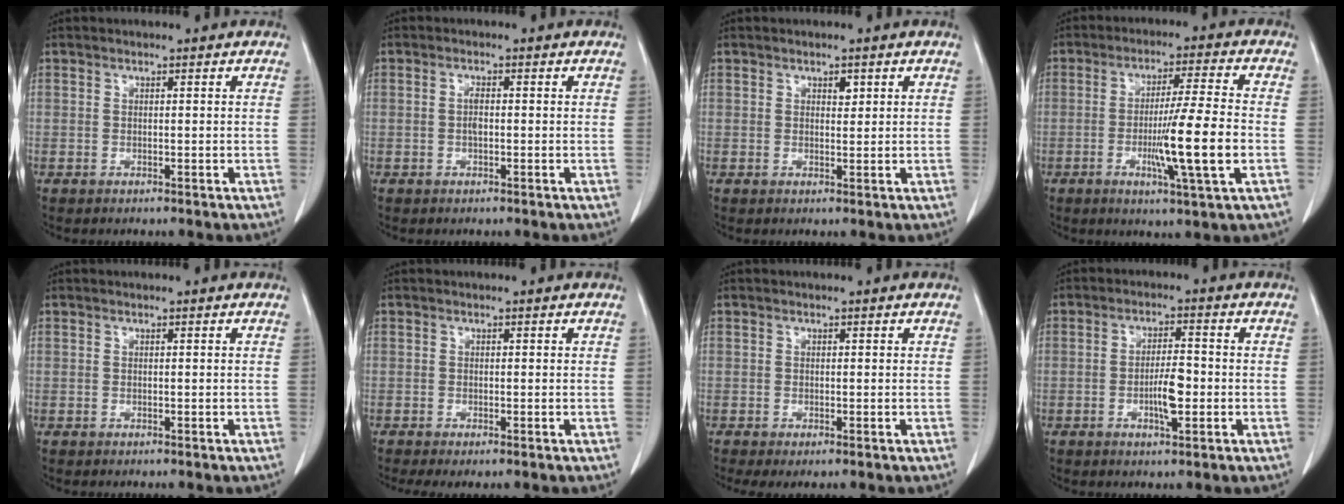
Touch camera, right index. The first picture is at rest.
{"total": 1.5, "force": [-0.1, 0.4, 1.4], "torque": [-0.032, 0.001, -0.004]}
{"total": 1.3, "force": [0.7, 0.7, 0.9], "torque": [-0.009, -0.003, 0.010]}
{"total": 11.1, "force": [-2.6, -0.7, 10.7], "torque": [-0.183, -0.015, -0.047]}
{"total": 0.0}
{"total": 1.3, "force": [-0.6, 0.4, 1.1], "torque": [-0.020, -0.004, -0.010]}
{"total": 1.2, "force": [-0.3, 0.6, 1.1], "torque": [-0.021, -0.004, -0.002]}
{"total": 5.1, "force": [-1.1, 1.2, 4.8], "torque": [-0.088, 0.000, -0.017]}